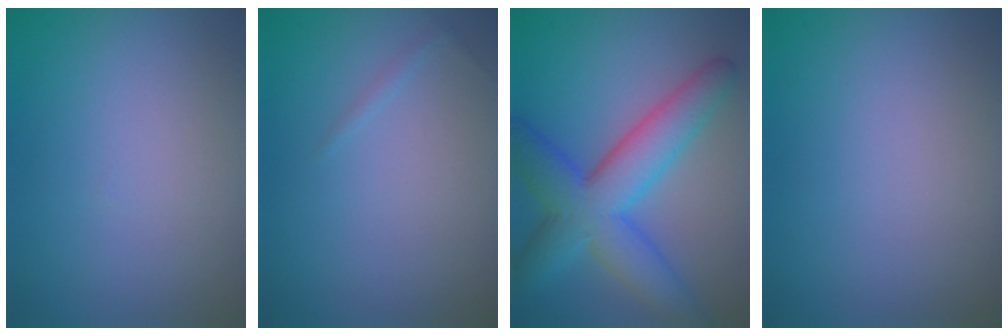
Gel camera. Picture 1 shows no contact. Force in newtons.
{"total": 0.5, "press": 0.5, "slide": 0.0}
{"total": 7.7, "press": 7.7, "slide": 0.2}
{"total": 0.0}